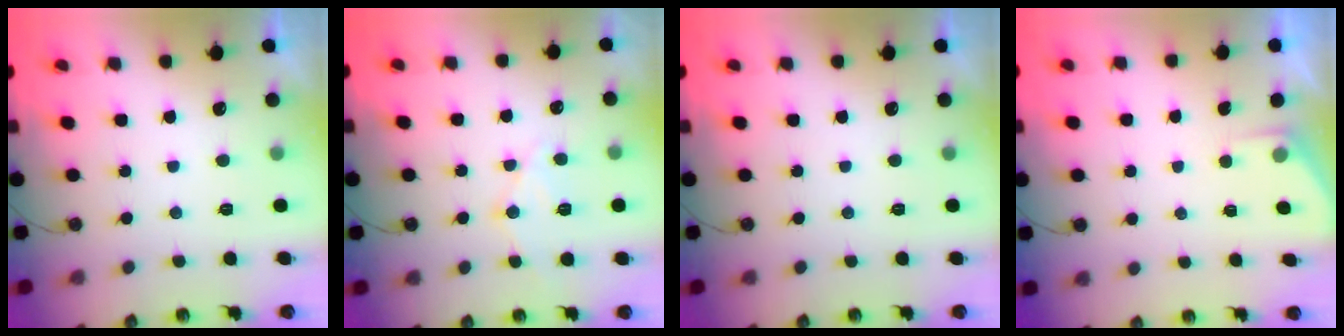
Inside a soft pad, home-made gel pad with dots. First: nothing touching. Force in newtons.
{"total": 11.4, "press": 11.4, "slide": 1.0}
{"total": 0.0}
{"total": 1.4, "press": 1.3, "slide": 0.2}